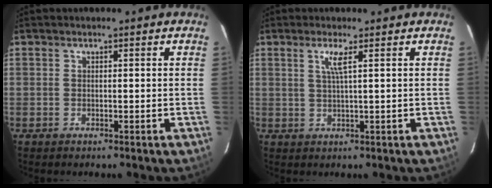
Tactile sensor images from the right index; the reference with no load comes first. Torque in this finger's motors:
{"motor_torque": [0.10, 0.04, 0.05, 0.04]}